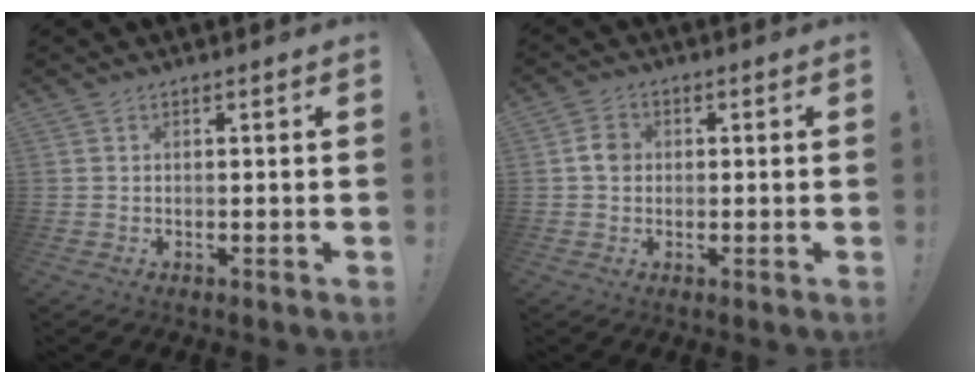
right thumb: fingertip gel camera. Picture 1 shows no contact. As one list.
[{"total": 4.2, "force": [0.1, 3.5, 2.3], "torque": [-0.021, 0.003, 0.001]}]